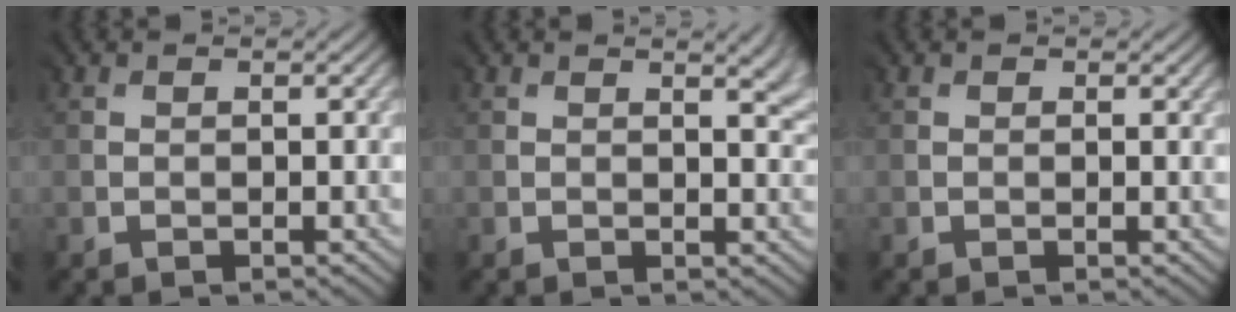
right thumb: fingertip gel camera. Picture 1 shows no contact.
{"total": 3.4, "force": [1.2, 1.0, 3.1], "torque": [-0.034, 0.002, 0.017]}
{"total": 0.7, "force": [0.2, 0.3, 0.6], "torque": [-0.012, -0.001, 0.001]}